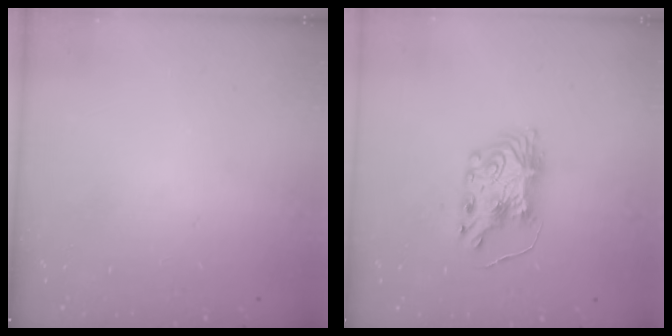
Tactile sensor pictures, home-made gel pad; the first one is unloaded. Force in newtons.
{"total": 8.4, "press": 8.4, "slide": 0.6}